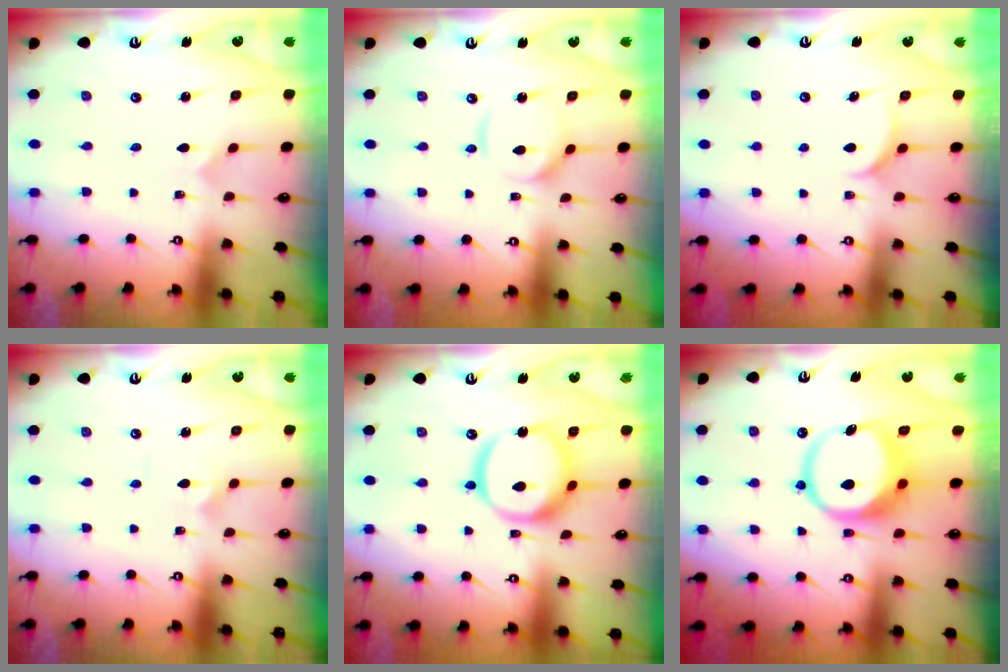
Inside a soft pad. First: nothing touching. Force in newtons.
{"total": 7.1, "press": 7.1, "slide": 0.7}
{"total": 5.1, "press": 5.0, "slide": 0.7}
{"total": 3.0, "press": 3.0, "slide": 0.0}
{"total": 15.1, "press": 15.0, "slide": 1.7}
{"total": 12.4, "press": 12.3, "slide": 1.7}